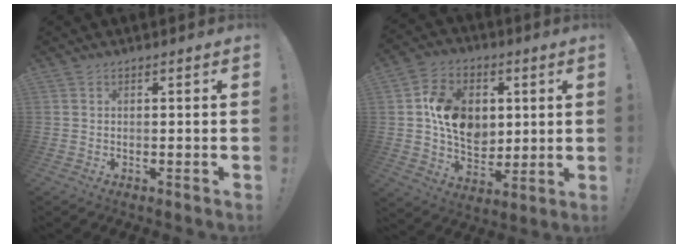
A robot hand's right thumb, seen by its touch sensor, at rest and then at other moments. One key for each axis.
{"total": 14.3, "fx": 3.0, "fy": 11.6, "fz": 7.9, "tx": -0.125, "ty": 0.000, "tz": 0.067}